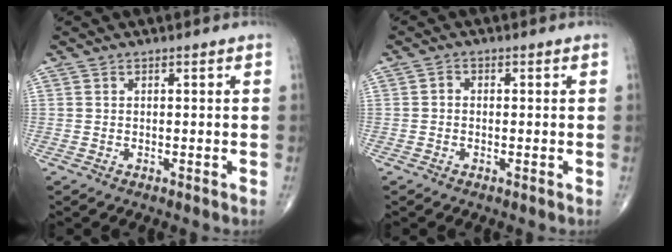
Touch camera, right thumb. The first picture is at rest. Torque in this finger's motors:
{"motor_torque": [-0.07, -0.03, 0.12, -0.04, 0.02]}